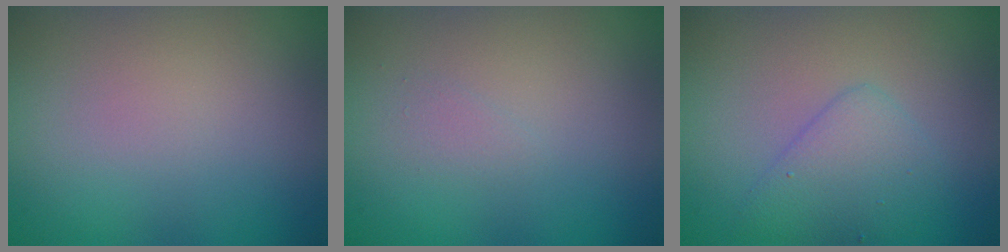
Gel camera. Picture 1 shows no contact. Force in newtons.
{"total": 0.7, "press": 0.7, "slide": 0.1}
{"total": 3.0, "press": 3.0, "slide": 0.2}